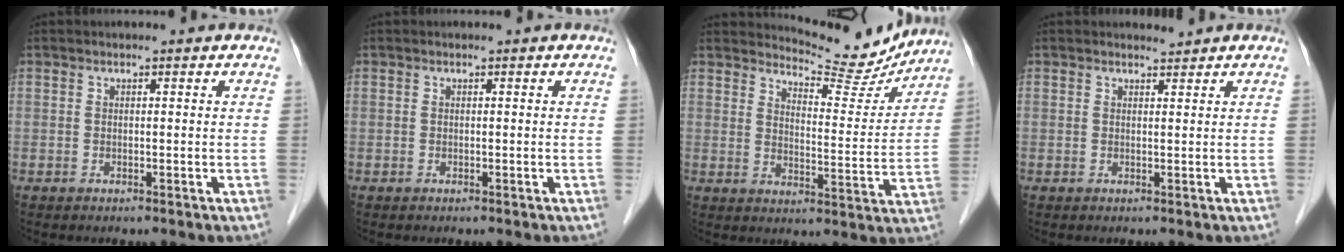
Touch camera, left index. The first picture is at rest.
{"total": 0.0}
{"total": 10.5, "force": [10.4, 1.2, 0.8], "torque": [-0.016, -0.029, 0.139]}
{"total": 0.9, "force": [0.9, -0.2, -0.2], "torque": [-0.007, -0.006, 0.015]}